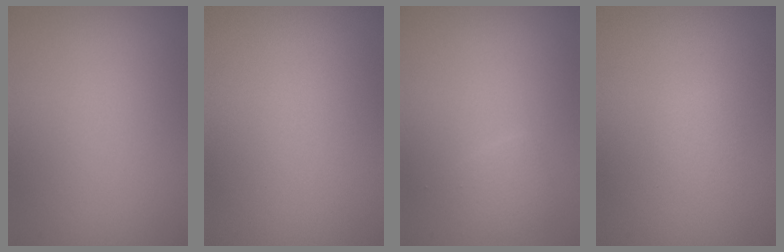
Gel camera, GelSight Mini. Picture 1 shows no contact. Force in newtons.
{"total": 0.0}
{"total": 1.3, "press": 1.3, "slide": 0.1}
{"total": 0.7, "press": 0.7, "slide": 0.0}